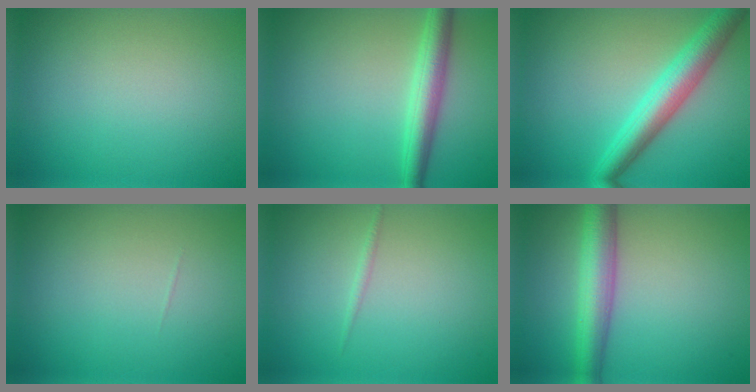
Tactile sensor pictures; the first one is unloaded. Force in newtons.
{"total": 3.8, "press": 3.8, "slide": 0.1}
{"total": 5.3, "press": 5.3, "slide": 0.2}
{"total": 0.0}
{"total": 0.6, "press": 0.6, "slide": 0.0}
{"total": 5.1, "press": 5.1, "slide": 0.1}